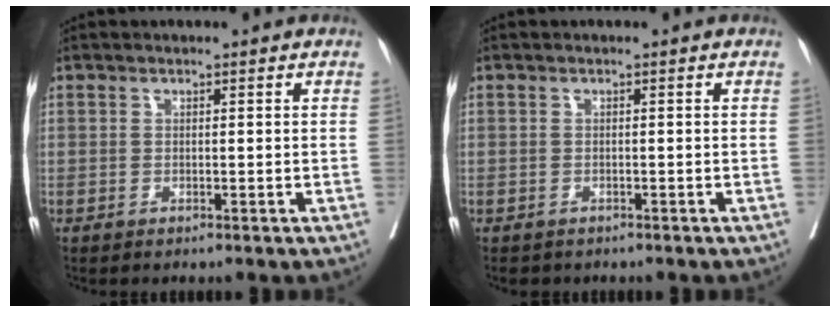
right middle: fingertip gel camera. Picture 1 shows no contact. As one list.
[{"total": 2.2, "force": [-1.8, 1.2, 0.5], "torque": [-0.010, -0.002, -0.024]}]